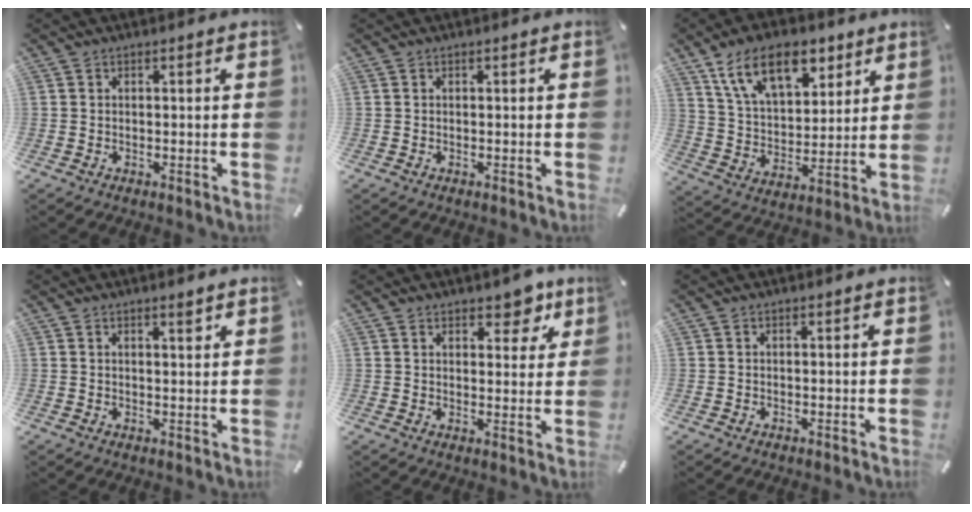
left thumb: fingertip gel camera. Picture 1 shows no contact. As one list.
[{"total": 0.0}, {"total": 15.5, "force": [8.9, 8.9, 9.1], "torque": [-0.160, -0.023, 0.164]}, {"total": 2.0, "force": [1.5, 0.4, 1.3], "torque": [-0.019, -0.005, 0.024]}, {"total": 6.6, "force": [4.7, 3.7, 2.9], "torque": [-0.015, -0.028, 0.075]}, {"total": 0.0}]